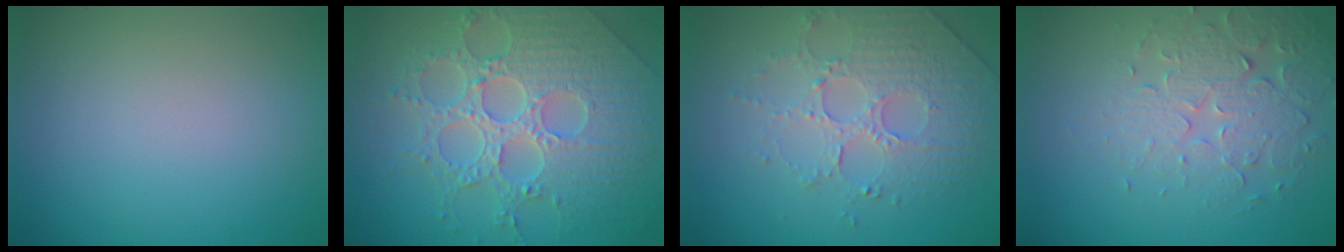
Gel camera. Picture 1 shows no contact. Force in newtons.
{"total": 8.5, "press": 6.2, "slide": 5.8}
{"total": 5.2, "press": 3.7, "slide": 3.6}
{"total": 4.0, "press": 3.7, "slide": 1.4}